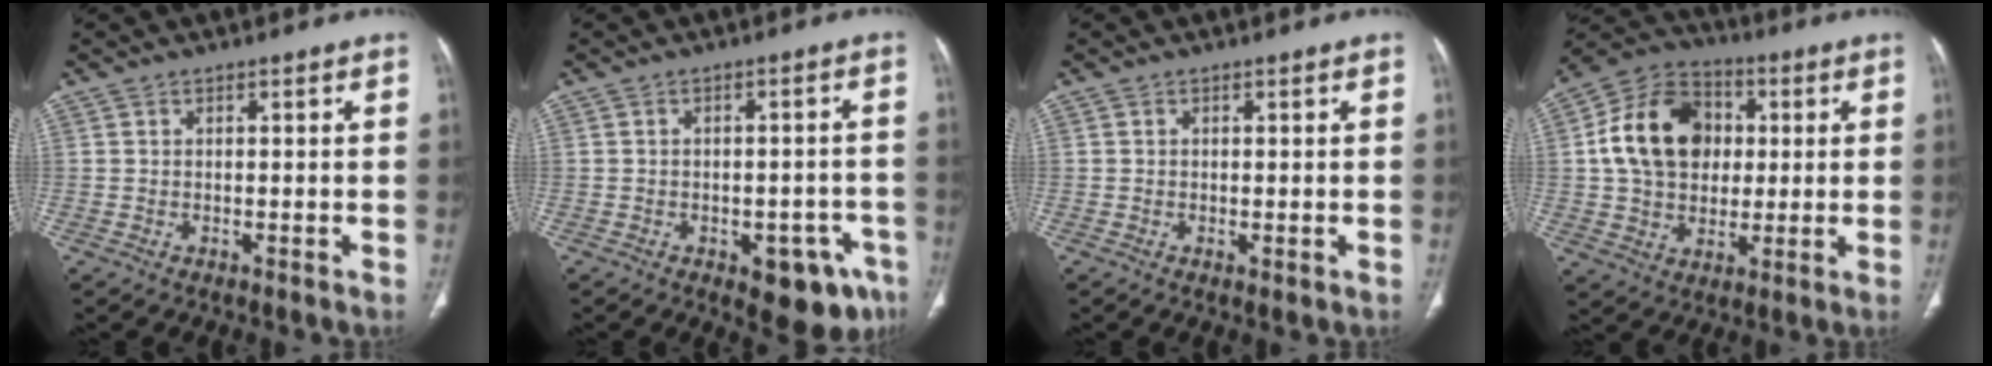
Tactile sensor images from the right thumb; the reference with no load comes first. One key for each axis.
{"total": 10.5, "fx": -5.6, "fy": 5.1, "fz": 7.3, "tx": -0.057, "ty": 0.025, "tz": -0.065}
{"total": 0.9, "fx": -0.2, "fy": 0.4, "fz": 0.8, "tx": -0.016, "ty": -0.004, "tz": -0.002}
{"total": 17.2, "fx": 2.3, "fy": 13.3, "fz": 10.7, "tx": -0.162, "ty": 0.017, "tz": 0.037}